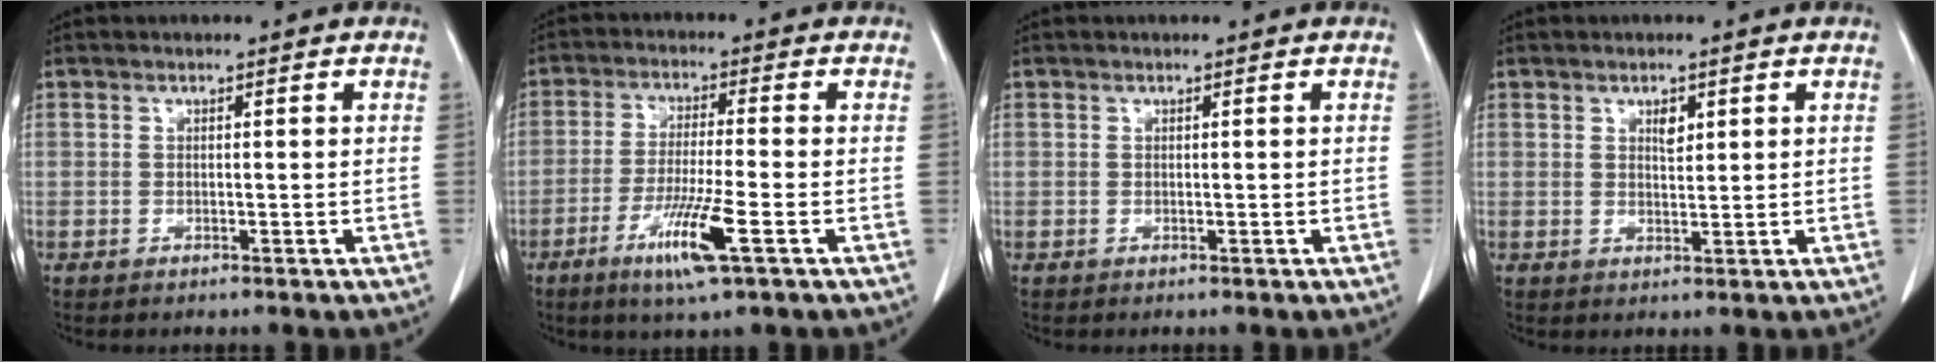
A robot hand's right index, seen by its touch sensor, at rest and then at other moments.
{"total": 8.7, "force": [-4.0, -0.2, 7.7], "torque": [-0.147, -0.022, -0.074]}
{"total": 0.0}
{"total": 1.9, "force": [0.9, 0.9, 1.4], "torque": [-0.024, -0.003, 0.017]}